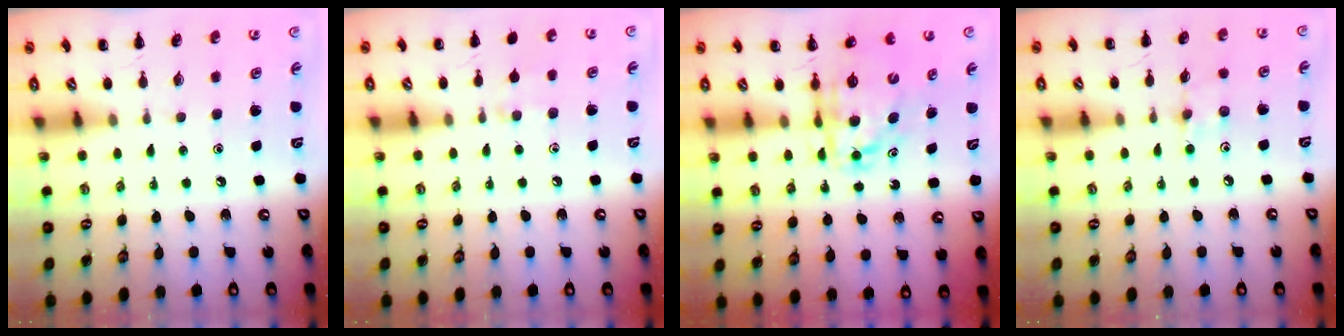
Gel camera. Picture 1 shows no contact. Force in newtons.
{"total": 5.2, "press": 4.8, "slide": 1.9}
{"total": 7.1, "press": 7.0, "slide": 1.2}
{"total": 5.9, "press": 5.7, "slide": 1.6}